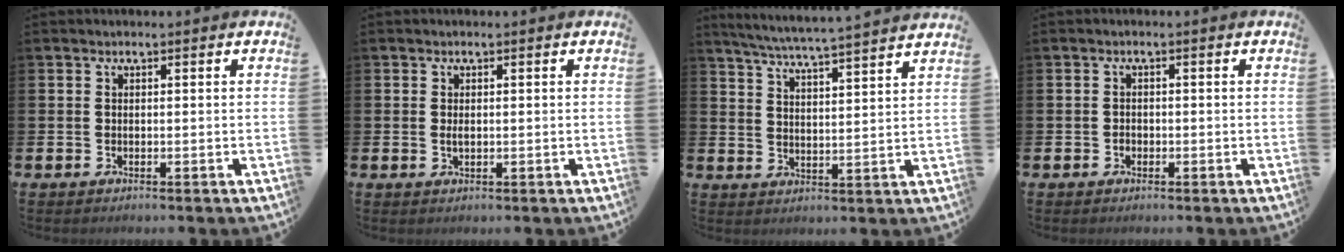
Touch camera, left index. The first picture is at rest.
{"total": 1.0, "force": [0.1, 0.4, 0.9], "torque": [-0.014, 0.001, -0.001]}
{"total": 5.9, "force": [5.7, -0.6, 1.5], "torque": [-0.051, -0.038, 0.098]}
{"total": 0.9, "force": [-0.4, 0.7, 0.2], "torque": [-0.001, 0.002, -0.010]}